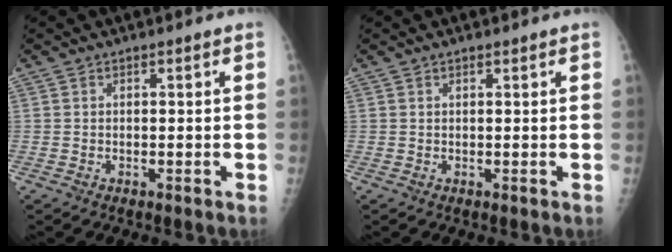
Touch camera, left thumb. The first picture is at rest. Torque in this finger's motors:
{"motor_torque": [-0.08, 0.05, -0.47, -0.18, -0.08]}